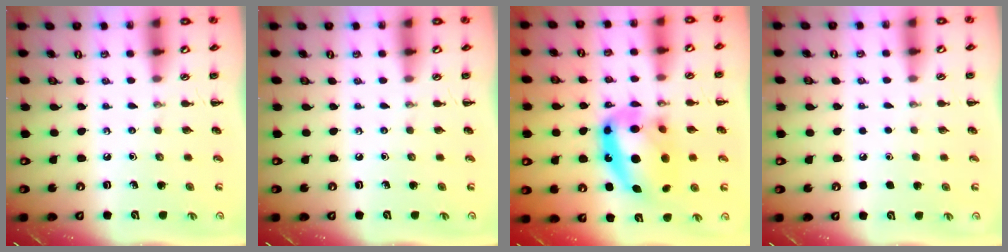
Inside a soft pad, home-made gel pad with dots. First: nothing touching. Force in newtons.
{"total": 0.0}
{"total": 17.8, "press": 17.2, "slide": 4.5}
{"total": 1.7, "press": 1.7, "slide": 0.1}